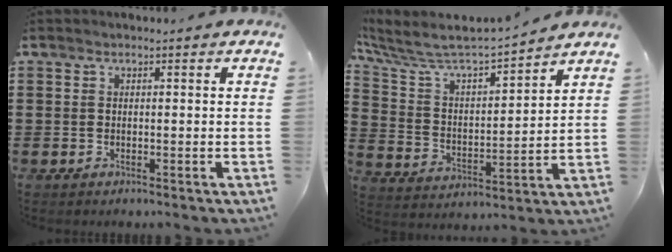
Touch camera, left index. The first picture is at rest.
{"total": 5.9, "force": [5.5, 0.6, 2.0], "torque": [-0.069, -0.046, 0.086]}